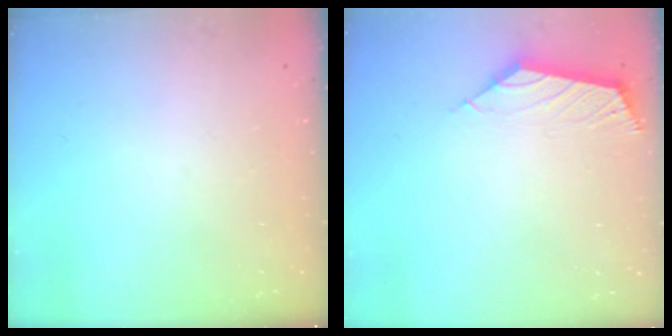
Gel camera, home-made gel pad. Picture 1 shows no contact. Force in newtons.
{"total": 2.9, "press": 2.8, "slide": 0.7}